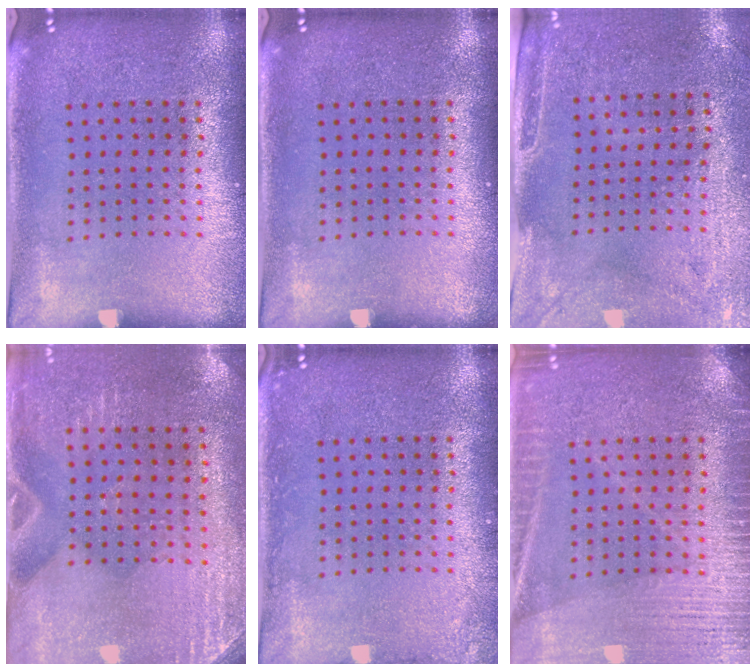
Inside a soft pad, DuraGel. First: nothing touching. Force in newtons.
{"total": 0.0}
{"total": 3.0, "press": 2.4, "slide": 1.7}
{"total": 2.8, "press": 2.5, "slide": 1.3}
{"total": 1.2, "press": 1.2, "slide": 0.2}
{"total": 4.4, "press": 4.4, "slide": 0.6}